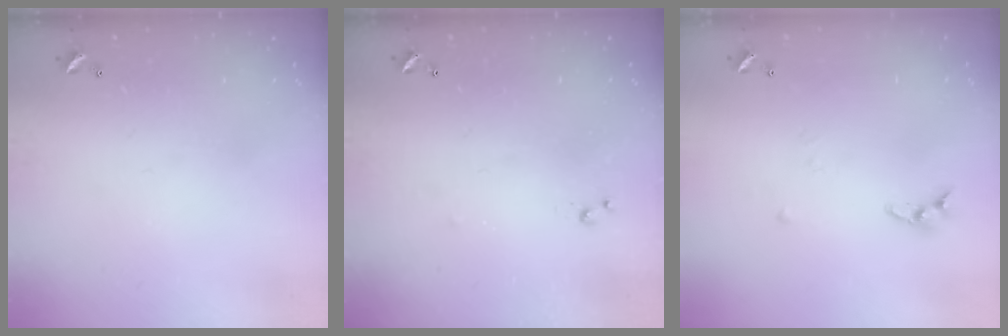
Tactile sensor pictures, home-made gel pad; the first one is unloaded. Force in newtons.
{"total": 4.8, "press": 4.7, "slide": 0.4}
{"total": 4.6, "press": 4.5, "slide": 0.5}